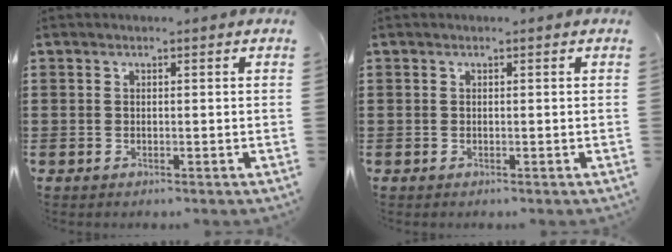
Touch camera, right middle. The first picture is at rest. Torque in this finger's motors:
{"motor_torque": [-0.23, -0.23, 0.00, -0.01]}